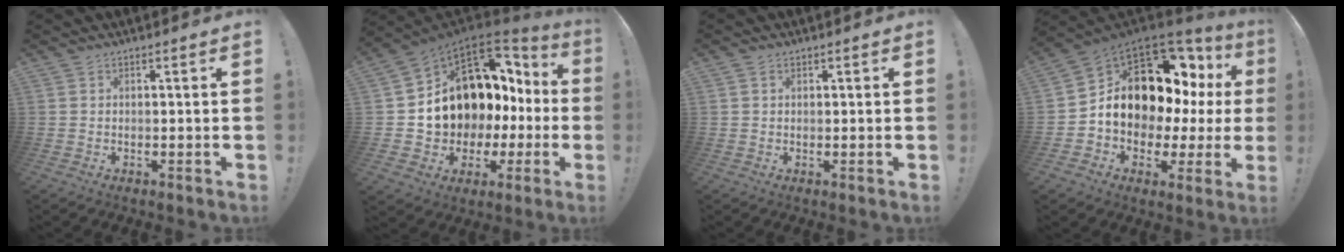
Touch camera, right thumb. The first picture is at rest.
{"total": 14.4, "force": [5.0, 10.8, 8.1], "torque": [-0.113, -0.050, 0.125]}
{"total": 1.0, "force": [0.7, 0.7, 0.4], "torque": [-0.001, -0.001, 0.011]}
{"total": 14.9, "force": [4.3, 10.1, 10.1], "torque": [-0.140, -0.039, 0.096]}